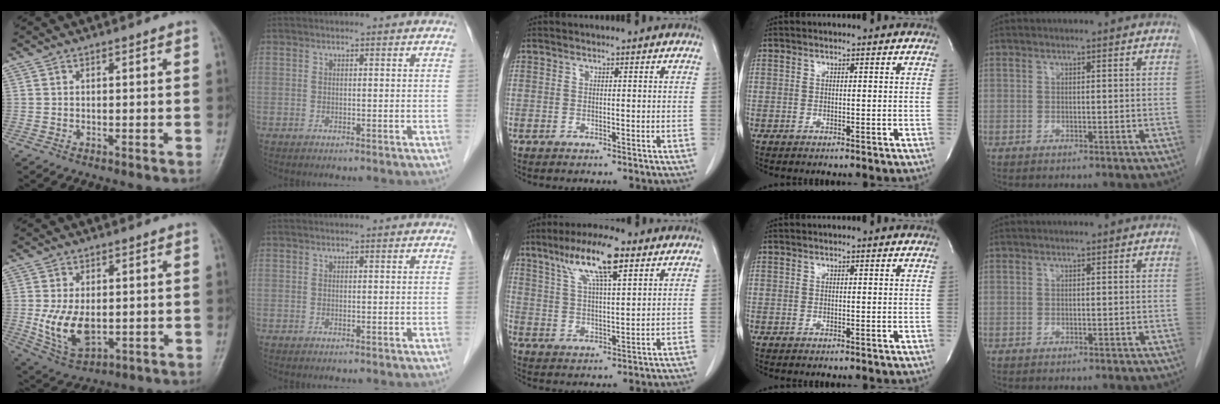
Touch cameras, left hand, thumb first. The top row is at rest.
{"thumb": {"total": 9.9, "force": [-0.9, 6.0, 7.9], "torque": [-0.143, -0.012, -0.002]}, "middle": {"total": 10.9, "force": [6.4, 1.8, 8.7], "torque": [-0.163, 0.015, 0.111]}}